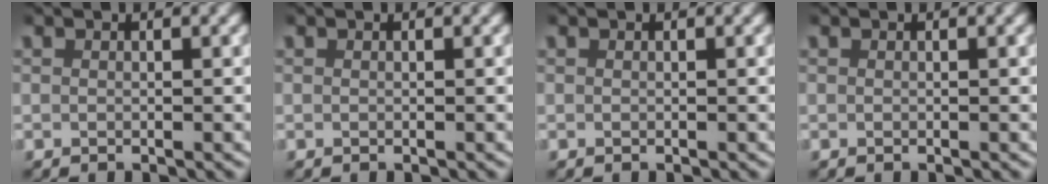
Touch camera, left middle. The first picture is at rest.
{"total": 0.0}
{"total": 0.0}
{"total": 0.0}